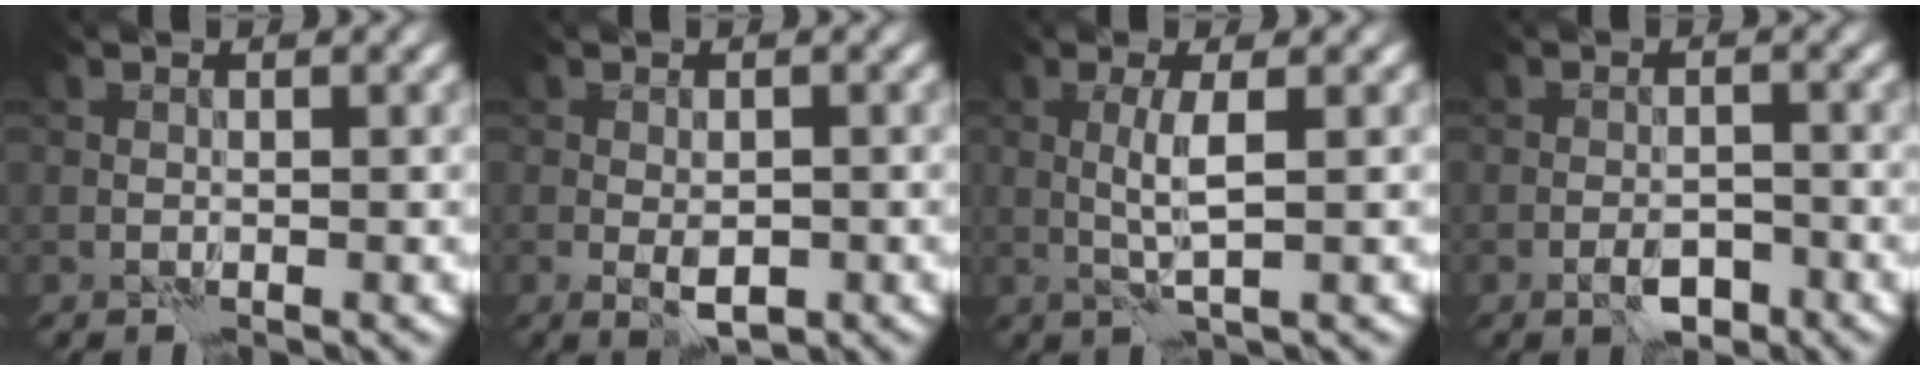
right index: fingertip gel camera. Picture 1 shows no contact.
{"total": 2.5, "force": [-0.7, 1.2, 2.1], "torque": [-0.038, -0.006, -0.010]}
{"total": 2.4, "force": [0.4, 0.1, 2.4], "torque": [-0.054, 0.002, 0.007]}
{"total": 2.7, "force": [-1.7, 1.1, 1.8], "torque": [-0.027, 0.004, -0.031]}